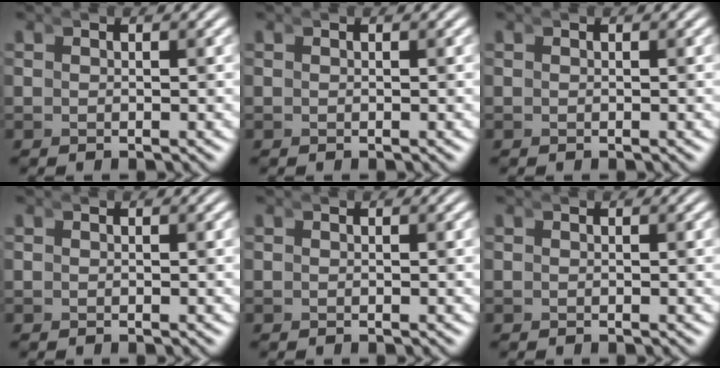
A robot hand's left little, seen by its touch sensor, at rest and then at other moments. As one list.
[{"total": 0.0}, {"total": 0.0}, {"total": 0.0}, {"total": 0.0}, {"total": 0.0}]